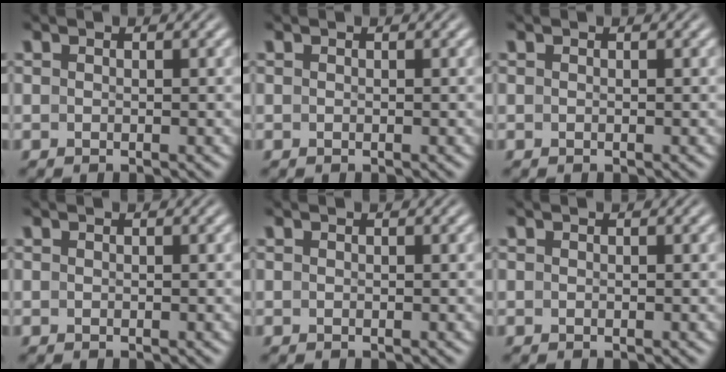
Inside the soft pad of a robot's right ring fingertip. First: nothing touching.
{"total": 0.0}
{"total": 0.0}
{"total": 0.7, "force": [0.3, -0.7, 0.0], "torque": [0.005, -0.001, 0.011]}
{"total": 0.0}
{"total": 0.0}